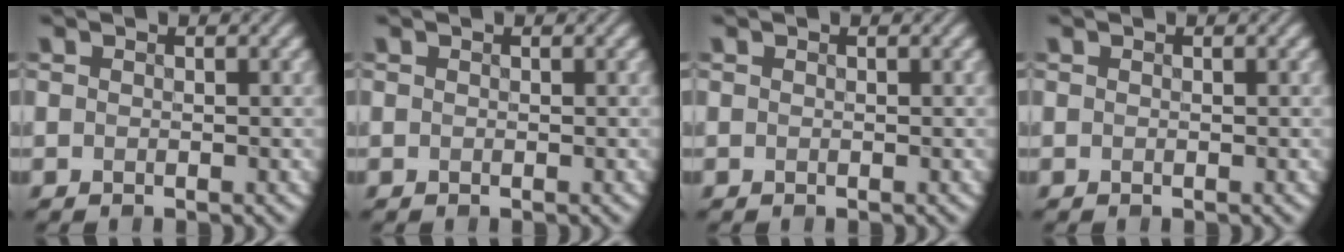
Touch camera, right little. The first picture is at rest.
{"total": 0.0}
{"total": 0.0}
{"total": 0.0}